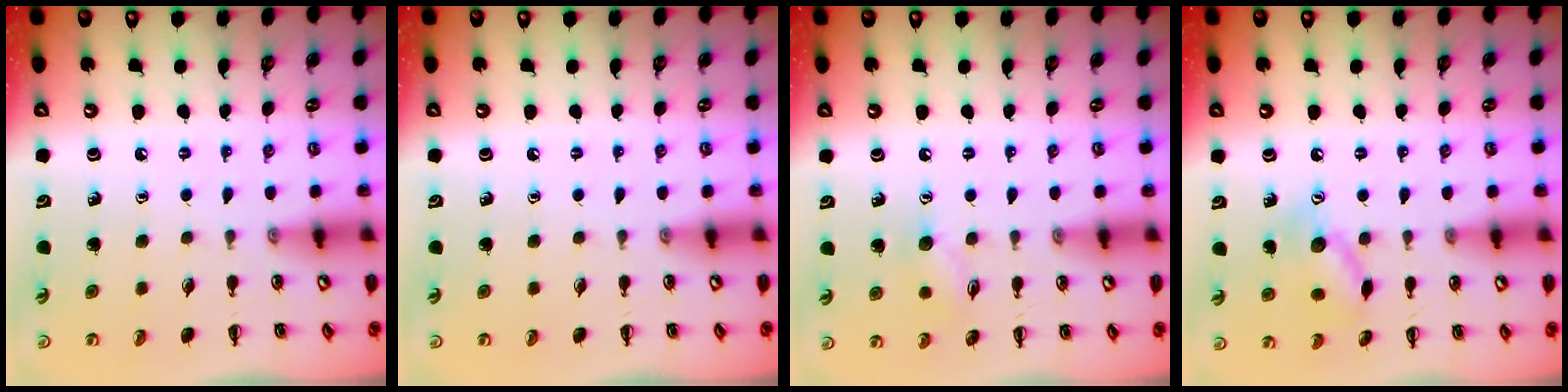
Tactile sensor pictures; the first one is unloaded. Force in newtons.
{"total": 0.0}
{"total": 7.1, "press": 7.0, "slide": 1.1}
{"total": 10.5, "press": 10.5, "slide": 0.6}